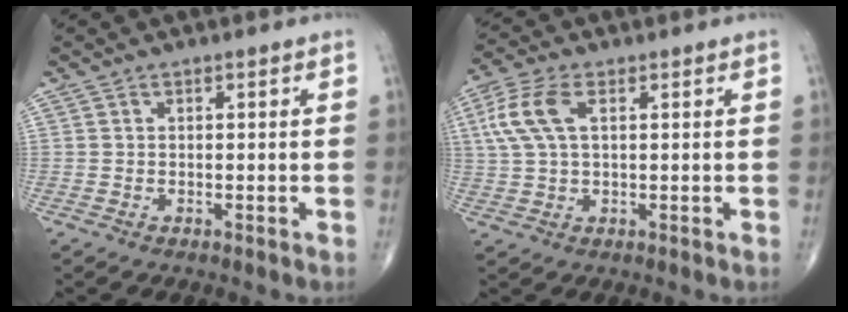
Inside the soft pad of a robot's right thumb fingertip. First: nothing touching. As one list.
[{"total": 8.3, "force": [2.3, 4.2, 6.7], "torque": [-0.167, 0.015, 0.045]}]